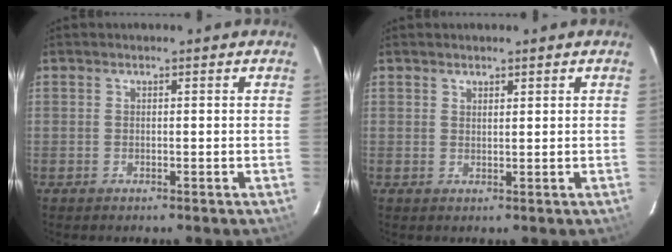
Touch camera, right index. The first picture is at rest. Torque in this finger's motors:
{"motor_torque": [-0.08, 0.07, -0.04, -0.01]}